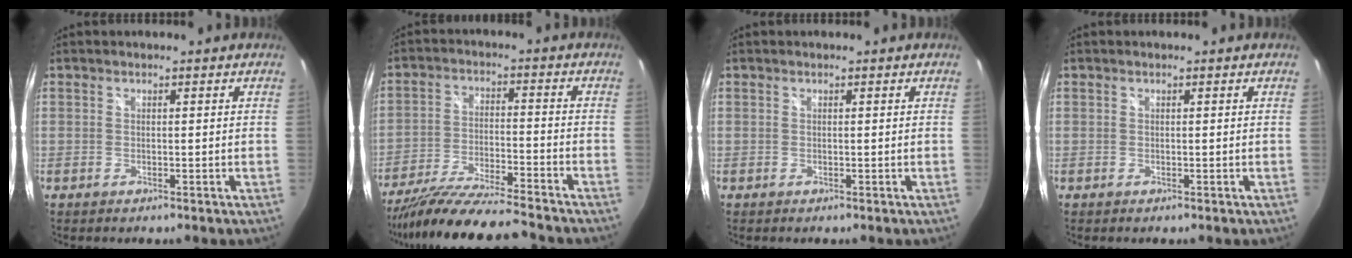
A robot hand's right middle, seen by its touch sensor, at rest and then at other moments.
{"total": 16.5, "force": [-14.7, 0.5, 7.3], "torque": [-0.153, -0.038, -0.250]}
{"total": 0.0}
{"total": 0.0}